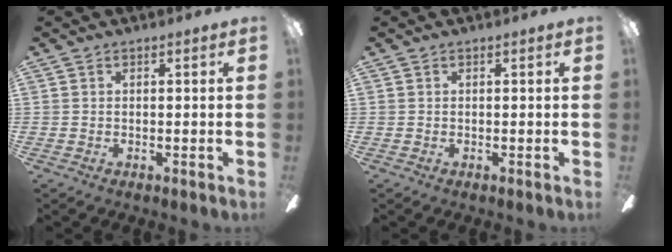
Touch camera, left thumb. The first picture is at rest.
{"total": 0.0}